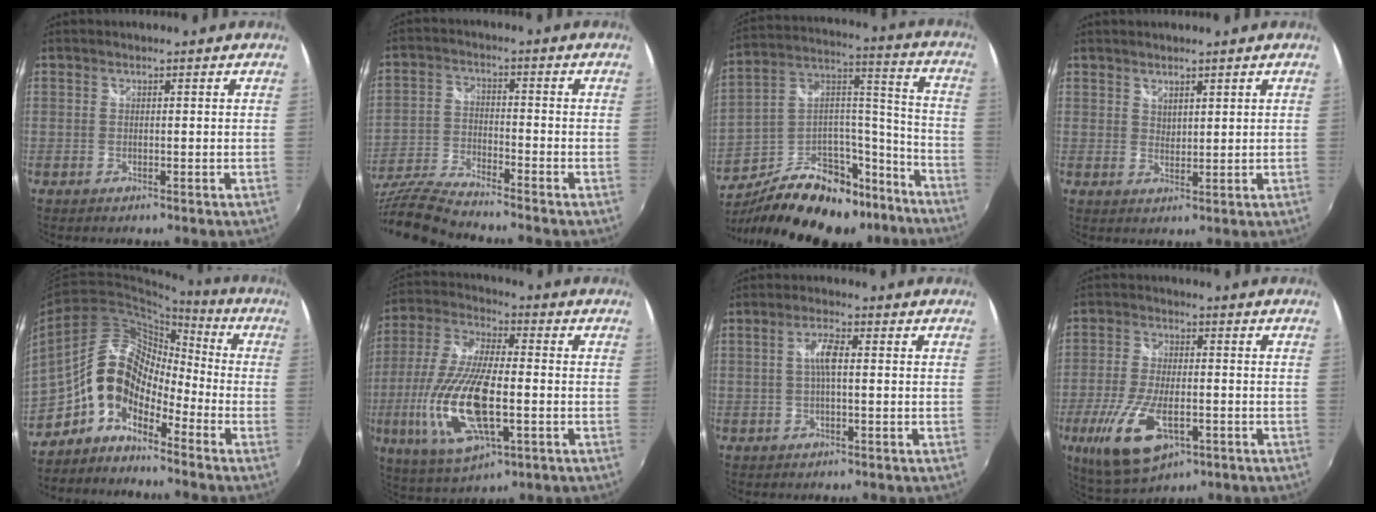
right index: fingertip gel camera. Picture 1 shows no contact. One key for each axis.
{"total": 11.3, "fx": -10.2, "fy": 0.5, "fz": 4.8, "tx": -0.114, "ty": -0.023, "tz": -0.200}
{"total": 25.7, "fx": -17.9, "fy": 13.3, "fz": 12.9, "tx": -0.230, "ty": 0.064, "tz": -0.253}
{"total": 2.2, "fx": 1.9, "fy": 1.0, "fz": 0.6, "tx": -0.005, "ty": 0.001, "tz": 0.034}
{"total": 11.2, "fx": -7.0, "fy": 6.6, "fz": 5.8, "tx": -0.101, "ty": 0.033, "tz": -0.150}
{"total": 19.0, "fx": -4.3, "fy": 6.8, "fz": 17.2, "tx": -0.367, "ty": -0.018, "tz": -0.079}
{"total": 3.6, "fx": 0.1, "fy": 0.8, "fz": 3.5, "tx": -0.068, "ty": 0.007, "tz": 0.003}
{"total": 13.6, "fx": -5.4, "fy": 5.8, "fz": 11.0, "tx": -0.238, "ty": -0.026, "tz": -0.094}